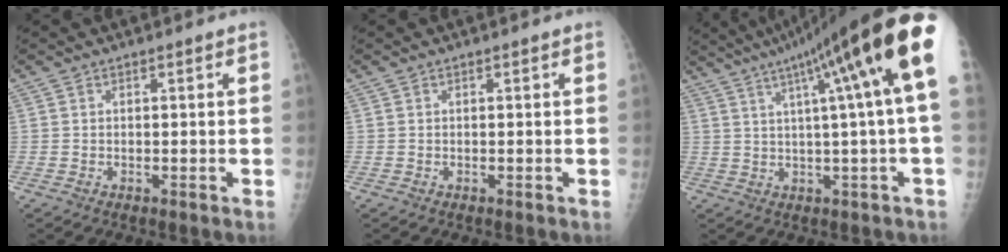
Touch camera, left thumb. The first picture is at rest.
{"total": 0.0}
{"total": 20.0, "force": [6.7, 1.4, 18.8], "torque": [-0.278, 0.026, 0.091]}